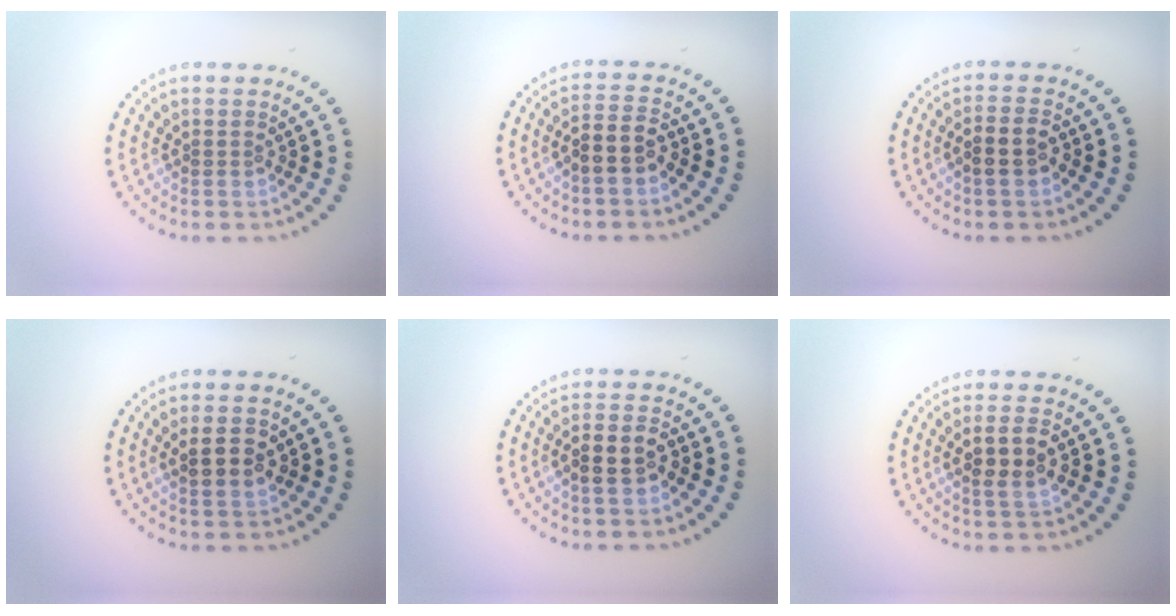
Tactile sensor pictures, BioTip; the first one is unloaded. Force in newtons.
{"total": 2.5, "press": 2.2, "slide": 1.1}
{"total": 2.2, "press": 2.1, "slide": 0.7}
{"total": 2.8, "press": 2.8, "slide": 0.6}
{"total": 2.8, "press": 2.7, "slide": 0.8}
{"total": 2.7, "press": 2.6, "slide": 0.6}